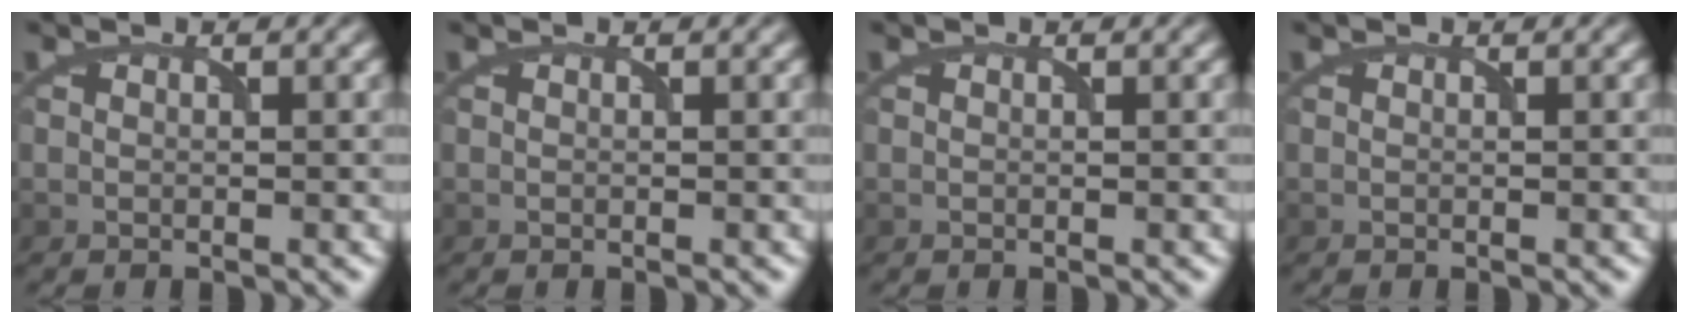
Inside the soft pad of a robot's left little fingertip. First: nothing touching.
{"total": 0.0}
{"total": 0.0}
{"total": 0.0}